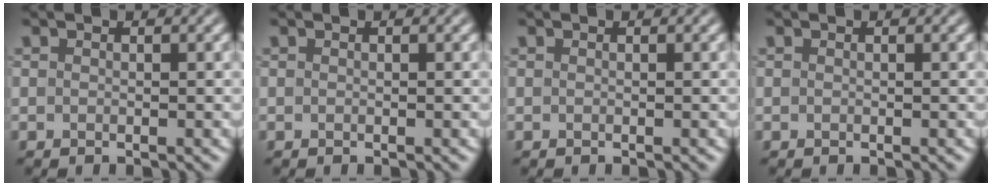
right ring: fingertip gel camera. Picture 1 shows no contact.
{"total": 0.0}
{"total": 0.0}
{"total": 0.0}